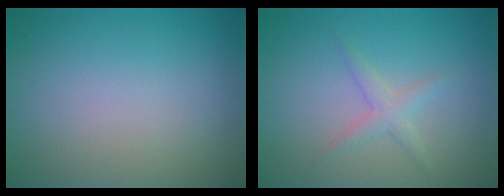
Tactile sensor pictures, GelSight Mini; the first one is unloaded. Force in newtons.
{"total": 1.6, "press": 1.6, "slide": 0.1}